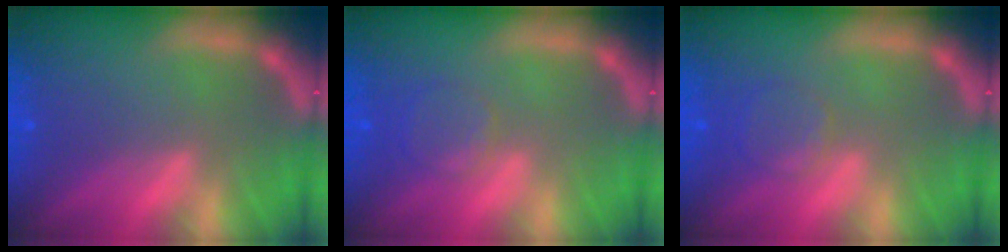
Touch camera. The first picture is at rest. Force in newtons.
{"total": 2.4}
{"total": 2.4}